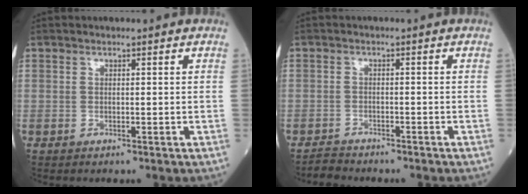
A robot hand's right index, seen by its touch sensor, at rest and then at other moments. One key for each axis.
{"total": 3.1, "fx": -2.8, "fy": 1.2, "fz": 0.1, "tx": -0.015, "ty": -0.006, "tz": -0.049}